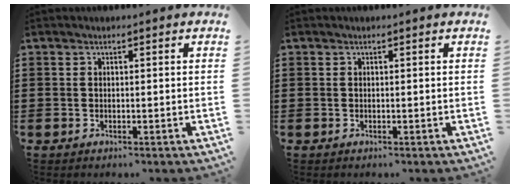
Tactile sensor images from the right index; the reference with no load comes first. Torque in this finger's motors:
{"motor_torque": [0.28, 1.04, 0.00, 0.00]}